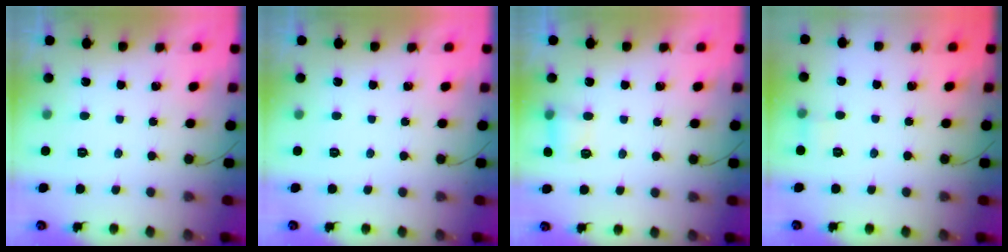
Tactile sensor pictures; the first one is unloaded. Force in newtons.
{"total": 0.0}
{"total": 4.5, "press": 4.4, "slide": 1.2}
{"total": 5.4, "press": 5.1, "slide": 1.7}